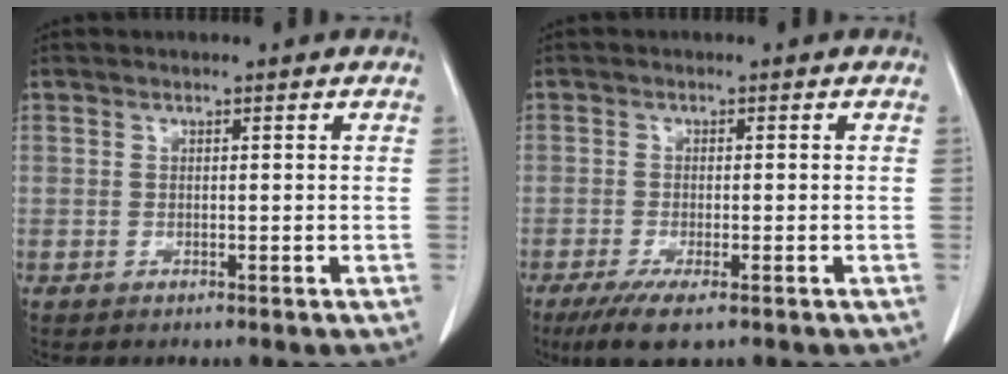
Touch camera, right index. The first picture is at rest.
{"total": 5.3, "force": [-3.3, 1.1, 3.9], "torque": [-0.072, -0.015, -0.054]}